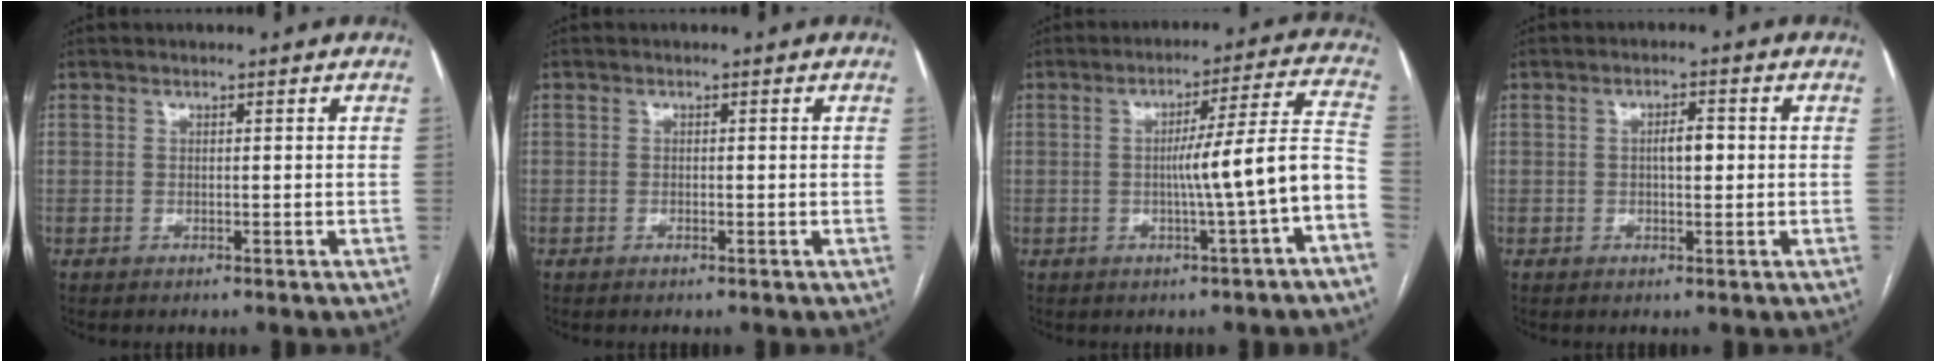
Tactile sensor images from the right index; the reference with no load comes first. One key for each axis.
{"total": 0.5, "fx": -0.2, "fy": 0.2, "fz": 0.5, "tx": -0.011, "ty": -0.001, "tz": -0.003}
{"total": 10.5, "fx": -3.0, "fy": -1.2, "fz": 10.0, "tx": -0.134, "ty": 0.023, "tz": -0.040}
{"total": 2.7, "fx": 0.1, "fy": 1.0, "fz": 2.5, "tx": -0.041, "ty": 0.005, "tz": 0.000}